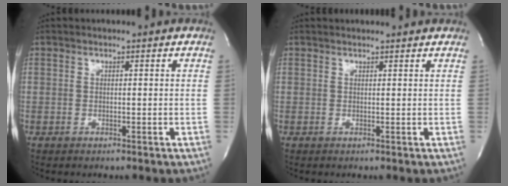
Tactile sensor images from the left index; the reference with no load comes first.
{"total": 3.4, "force": [3.3, 0.3, 0.7], "torque": [-0.012, 0.020, 0.038]}